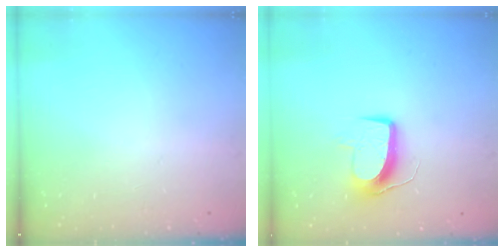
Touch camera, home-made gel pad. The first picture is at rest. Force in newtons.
{"total": 9.7, "press": 9.7, "slide": 0.5}